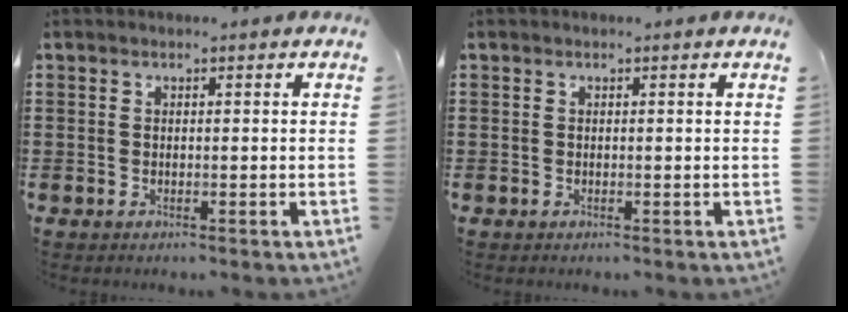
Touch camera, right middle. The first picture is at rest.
{"total": 0.0}